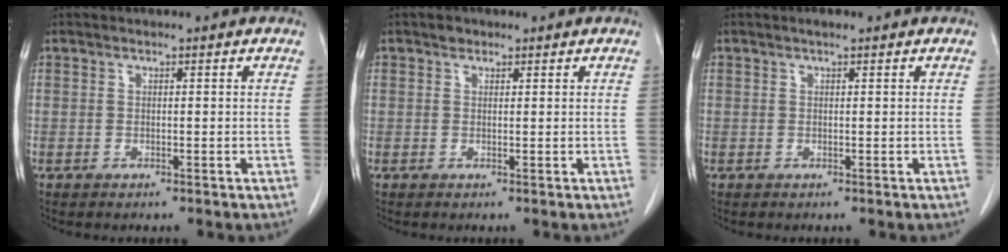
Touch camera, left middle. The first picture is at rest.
{"total": 1.0, "force": [0.7, 0.6, 0.2], "torque": [-0.002, 0.001, 0.010]}
{"total": 0.9, "force": [0.7, 0.1, 0.6], "torque": [-0.012, 0.002, 0.012]}